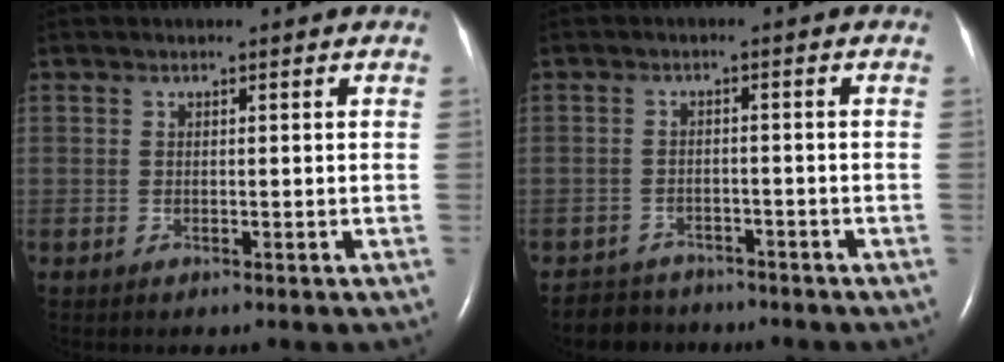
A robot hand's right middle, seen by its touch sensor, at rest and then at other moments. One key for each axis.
{"total": 4.4, "fx": -4.0, "fy": 1.9, "fz": -0.5, "tx": 0.006, "ty": -0.003, "tz": -0.063}